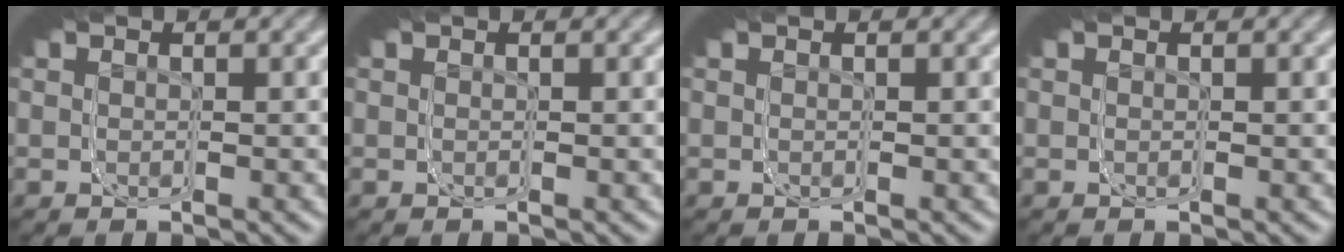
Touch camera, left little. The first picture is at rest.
{"total": 0.0}
{"total": 0.0}
{"total": 0.0}